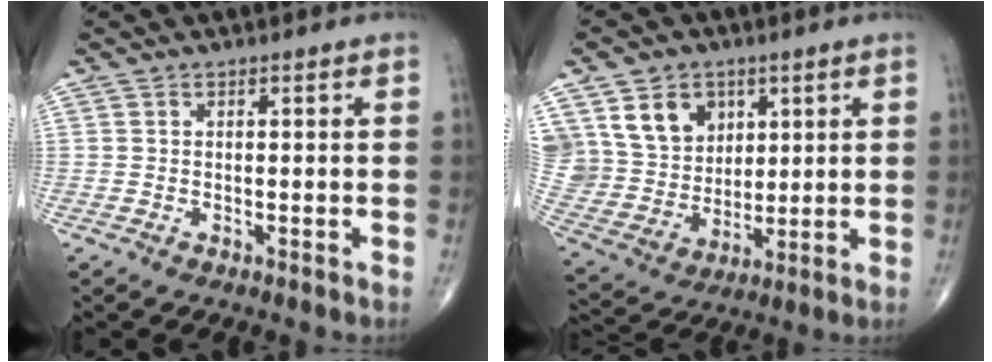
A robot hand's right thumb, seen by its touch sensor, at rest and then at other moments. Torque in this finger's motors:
{"motor_torque": [-0.08, 0.33, 0.56, 0.55, 0.06]}